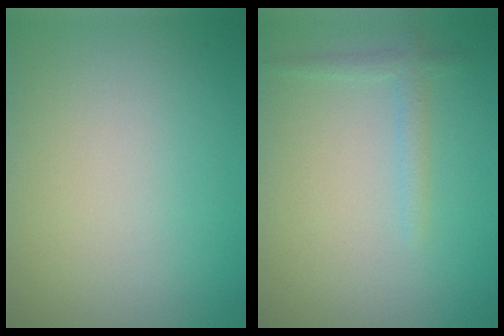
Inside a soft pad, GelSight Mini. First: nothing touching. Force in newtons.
{"total": 1.4, "press": 1.4, "slide": 0.1}